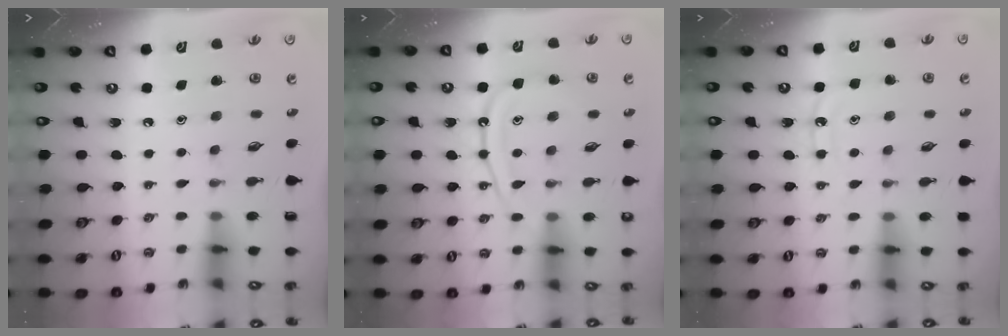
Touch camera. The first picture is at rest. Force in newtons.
{"total": 12.9, "press": 12.8, "slide": 1.4}
{"total": 7.0, "press": 6.9, "slide": 0.6}